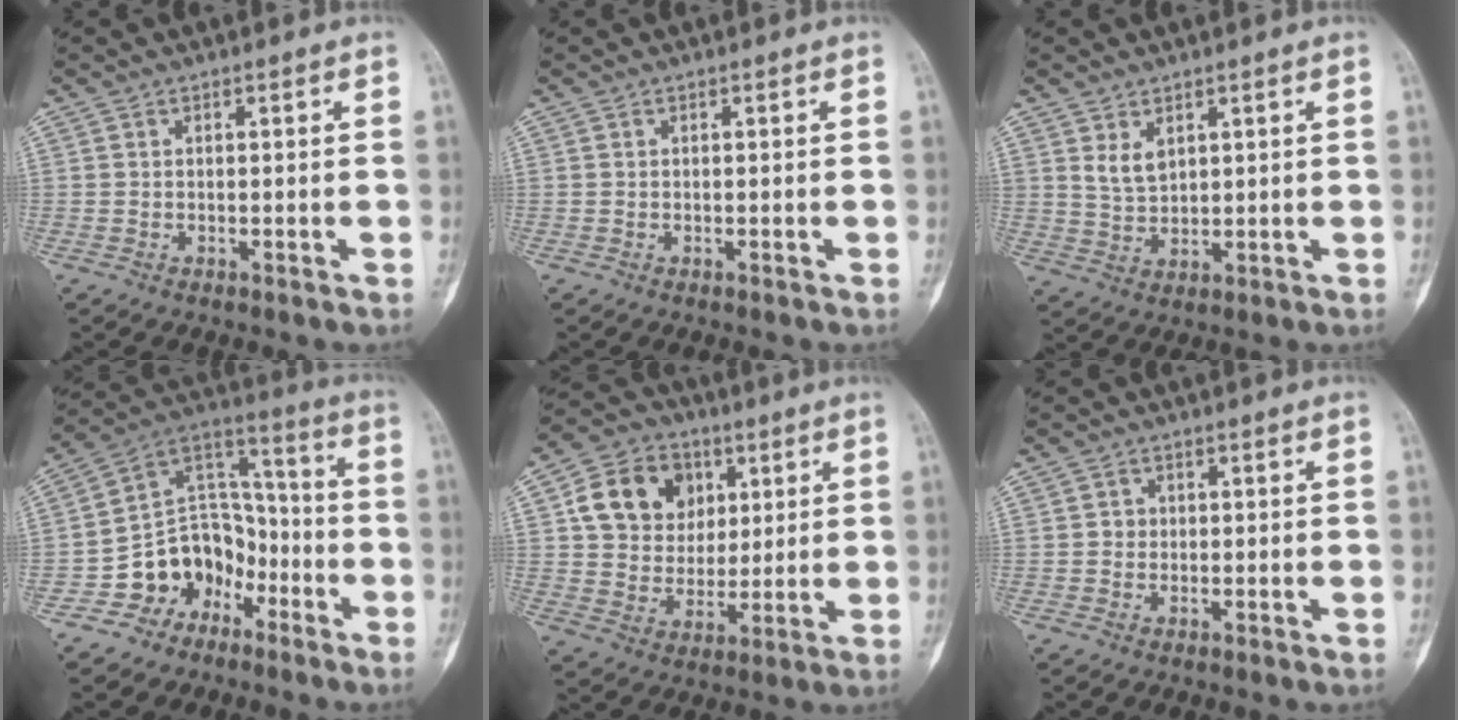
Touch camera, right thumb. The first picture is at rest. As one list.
[{"total": 0.0}, {"total": 4.2, "force": [2.1, 2.5, 2.6], "torque": [-0.040, -0.018, 0.050]}, {"total": 13.9, "force": [-7.1, 11.1, 4.5], "torque": [-0.017, 0.103, -0.126]}, {"total": 14.3, "force": [4.6, 11.9, 6.6], "torque": [-0.081, -0.004, 0.081]}, {"total": 1.6, "force": [0.0, 1.5, 0.5], "torque": [0.002, 0.005, -0.002]}]